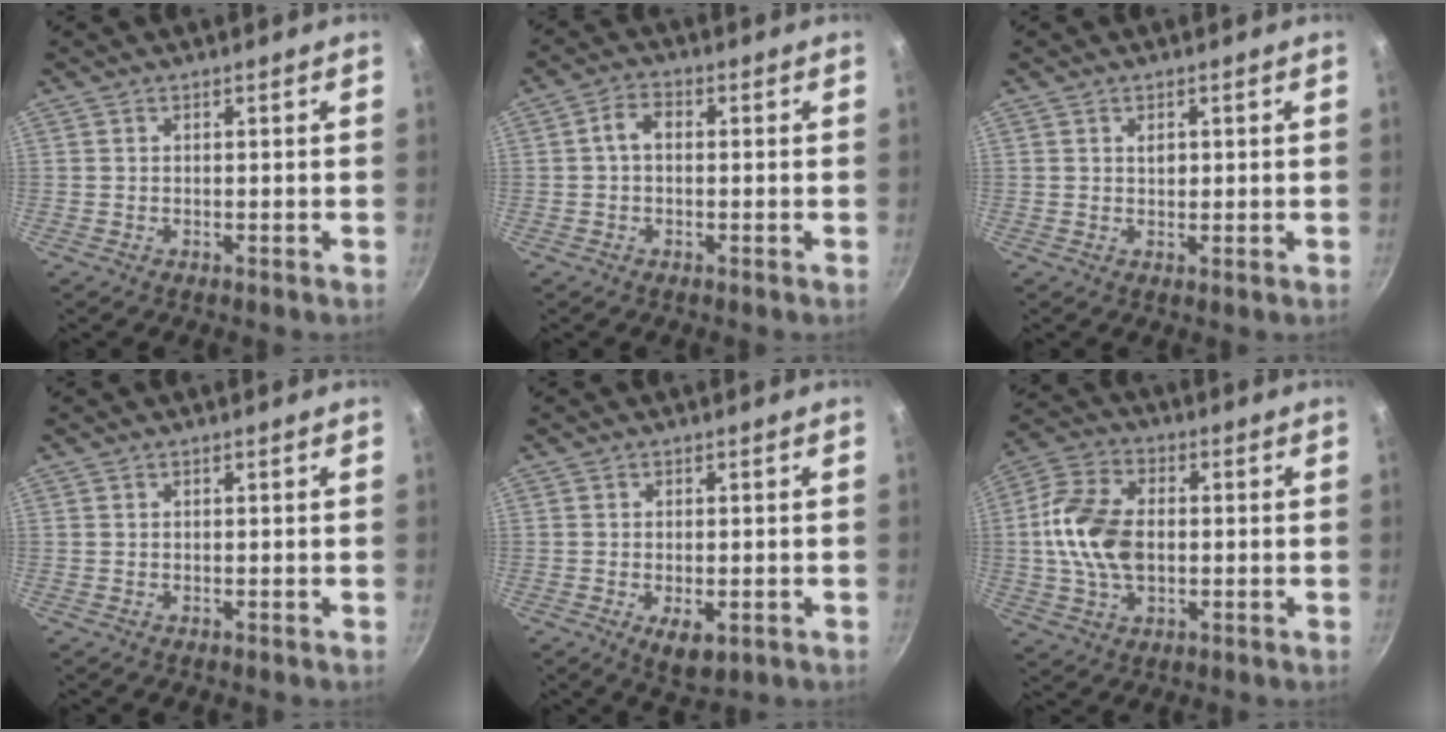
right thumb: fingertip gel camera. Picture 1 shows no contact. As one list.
[{"total": 3.5, "force": [-0.1, 2.3, 2.6], "torque": [-0.045, 0.015, -0.005]}, {"total": 1.7, "force": [0.5, 1.1, 1.1], "torque": [-0.011, -0.003, 0.007]}, {"total": 0.0}, {"total": 5.3, "force": [-1.6, 2.7, 4.3], "torque": [-0.057, -0.007, -0.017]}, {"total": 13.7, "force": [-0.2, 8.9, 10.5], "torque": [-0.191, 0.019, -0.015]}]